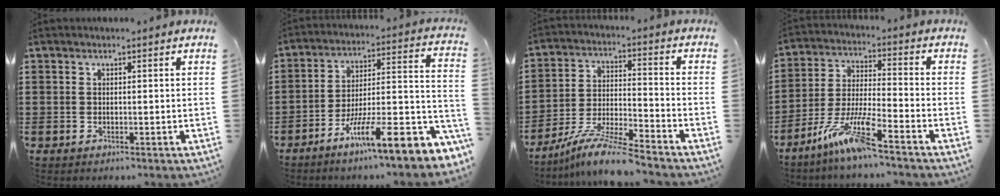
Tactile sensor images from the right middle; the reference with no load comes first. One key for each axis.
{"total": 11.5, "fx": -7.3, "fy": 1.3, "fz": 8.7, "tx": -0.126, "ty": -0.007, "tz": -0.135}
{"total": 9.2, "fx": -8.2, "fy": 0.2, "fz": 4.3, "tx": -0.083, "ty": 0.004, "tz": -0.159}
{"total": 9.4, "fx": -6.9, "fy": 0.4, "fz": 6.4, "tx": -0.140, "ty": -0.011, "tz": -0.136}